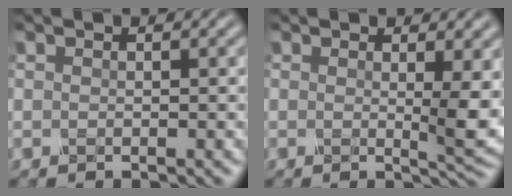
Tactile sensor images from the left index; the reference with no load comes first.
{"total": 3.4, "force": [0.8, 0.7, 3.2], "torque": [-0.046, -0.010, 0.013]}